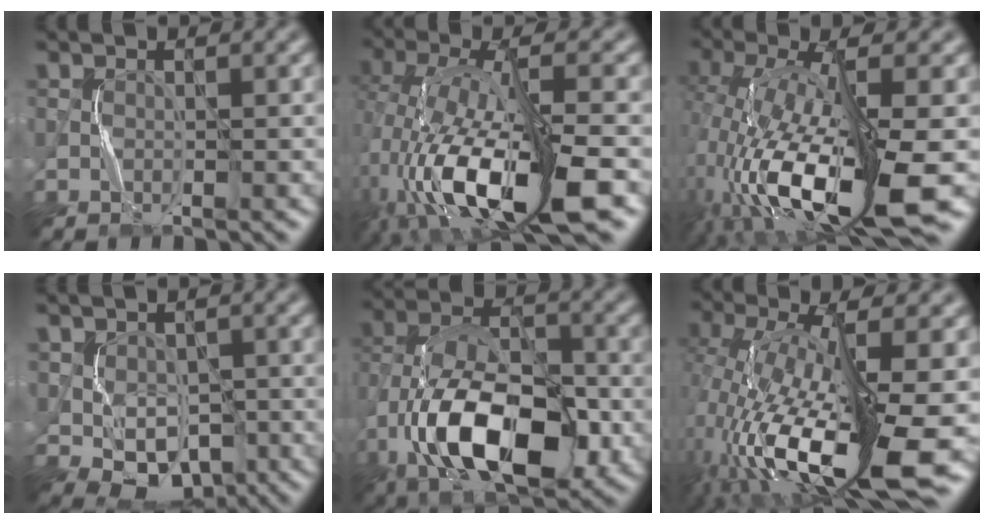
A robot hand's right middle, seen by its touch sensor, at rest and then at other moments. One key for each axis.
{"total": 11.7, "fx": -4.8, "fy": 4.2, "fz": 9.9, "tx": -0.198, "ty": -0.007, "tz": -0.084}
{"total": 12.9, "fx": -4.8, "fy": 4.4, "fz": 11.2, "tx": -0.229, "ty": -0.019, "tz": -0.071}
{"total": 4.3, "fx": -1.0, "fy": 3.2, "fz": 2.6, "tx": -0.048, "ty": -0.009, "tz": -0.009}
{"total": 12.7, "fx": -4.6, "fy": 7.1, "fz": 9.4, "tx": -0.173, "ty": -0.002, "tz": -0.082}
{"total": 14.7, "fx": -5.1, "fy": 4.9, "fz": 12.9, "tx": -0.252, "ty": -0.012, "tz": -0.076}